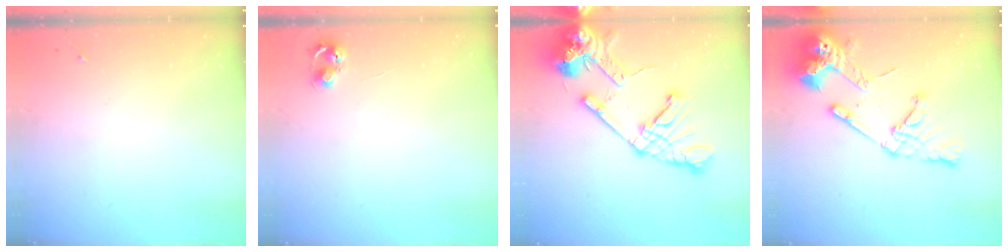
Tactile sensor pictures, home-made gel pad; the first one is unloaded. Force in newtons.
{"total": 5.3, "press": 5.3, "slide": 0.5}
{"total": 20.8, "press": 20.7, "slide": 2.5}
{"total": 17.1, "press": 17.0, "slide": 2.1}